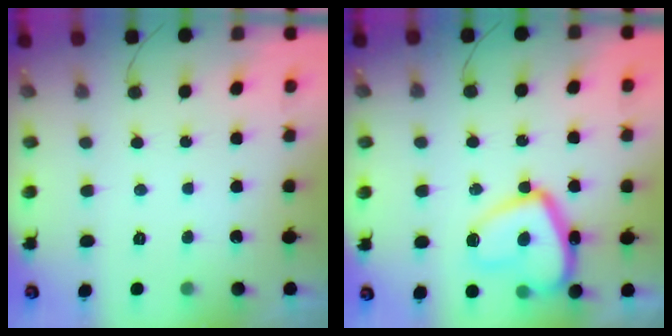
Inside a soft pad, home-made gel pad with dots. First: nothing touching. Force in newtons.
{"total": 15.5, "press": 15.4, "slide": 1.5}